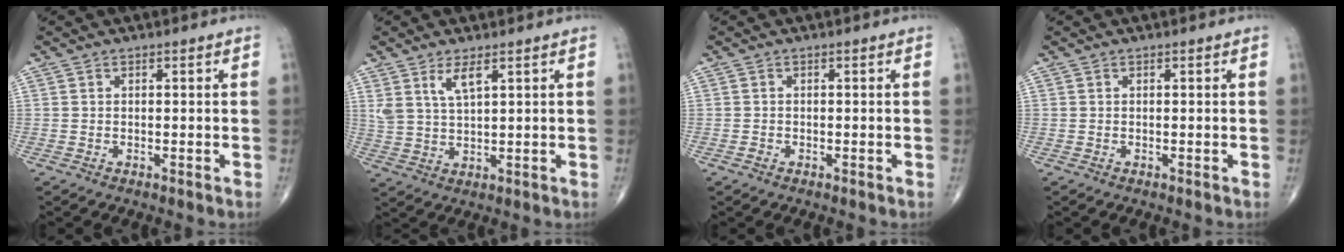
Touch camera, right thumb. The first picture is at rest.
{"total": 4.8, "force": [2.7, 1.4, 3.7], "torque": [-0.076, -0.016, 0.062]}
{"total": 0.6, "force": [-0.3, 0.5, 0.2], "torque": [-0.004, 0.002, -0.008]}
{"total": 0.0}